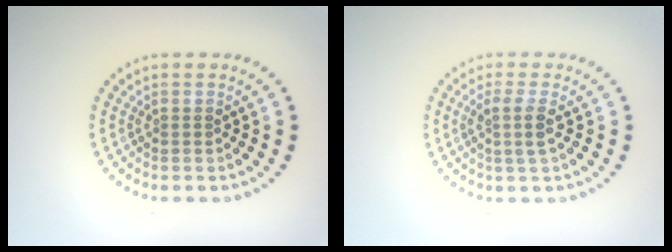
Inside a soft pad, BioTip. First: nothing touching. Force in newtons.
{"total": 1.9, "press": 1.6, "slide": 1.1}